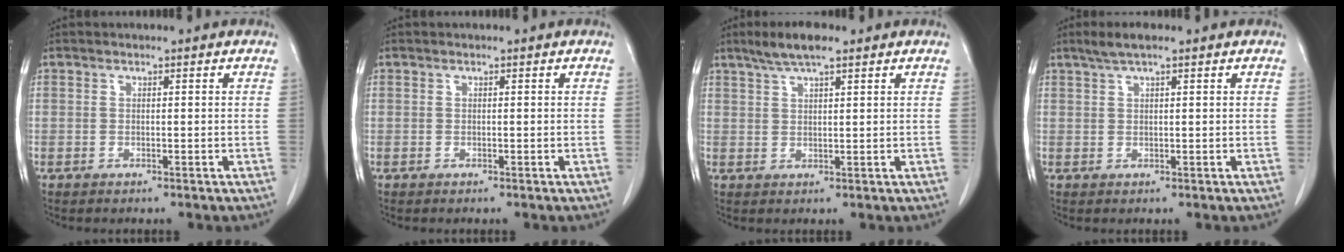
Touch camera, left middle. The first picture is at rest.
{"total": 0.0}
{"total": 5.3, "force": [3.8, 0.8, 3.5], "torque": [-0.074, 0.012, 0.069]}
{"total": 3.1, "force": [2.2, 0.4, 2.2], "torque": [-0.049, 0.012, 0.042]}